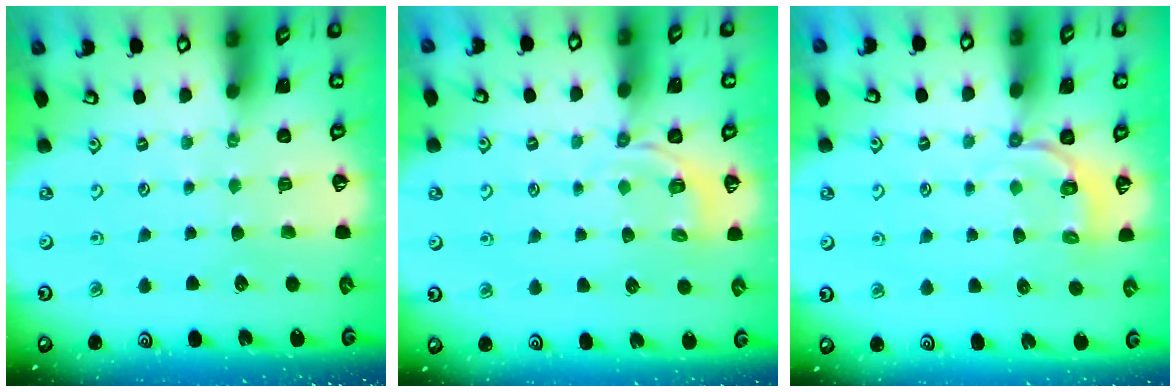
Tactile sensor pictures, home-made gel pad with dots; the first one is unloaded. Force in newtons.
{"total": 2.8, "press": 2.1, "slide": 1.8}
{"total": 3.8, "press": 2.8, "slide": 2.5}